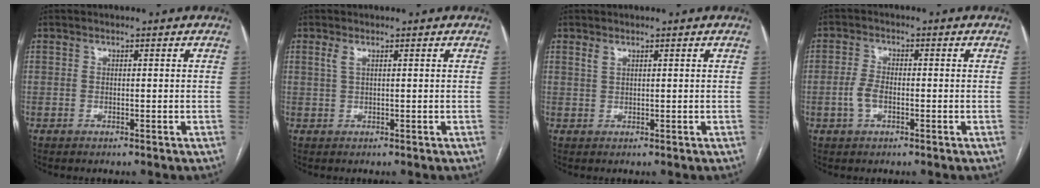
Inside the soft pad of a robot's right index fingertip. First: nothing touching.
{"total": 1.4, "force": [0.7, 0.4, 1.1], "torque": [-0.034, 0.009, 0.017]}
{"total": 1.1, "force": [0.8, 0.4, 0.6], "torque": [-0.015, 0.003, 0.019]}
{"total": 3.6, "force": [-1.1, 1.8, 2.9], "torque": [-0.067, 0.006, -0.021]}